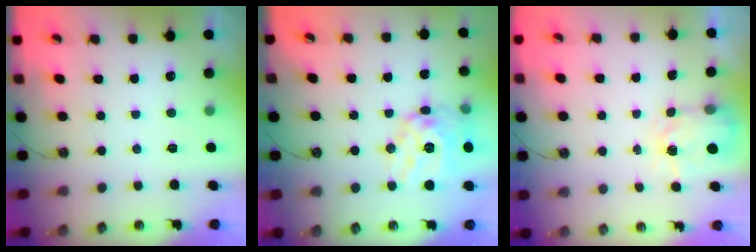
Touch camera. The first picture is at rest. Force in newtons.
{"total": 16.9, "press": 16.8, "slide": 1.6}
{"total": 3.8, "press": 3.8, "slide": 0.6}